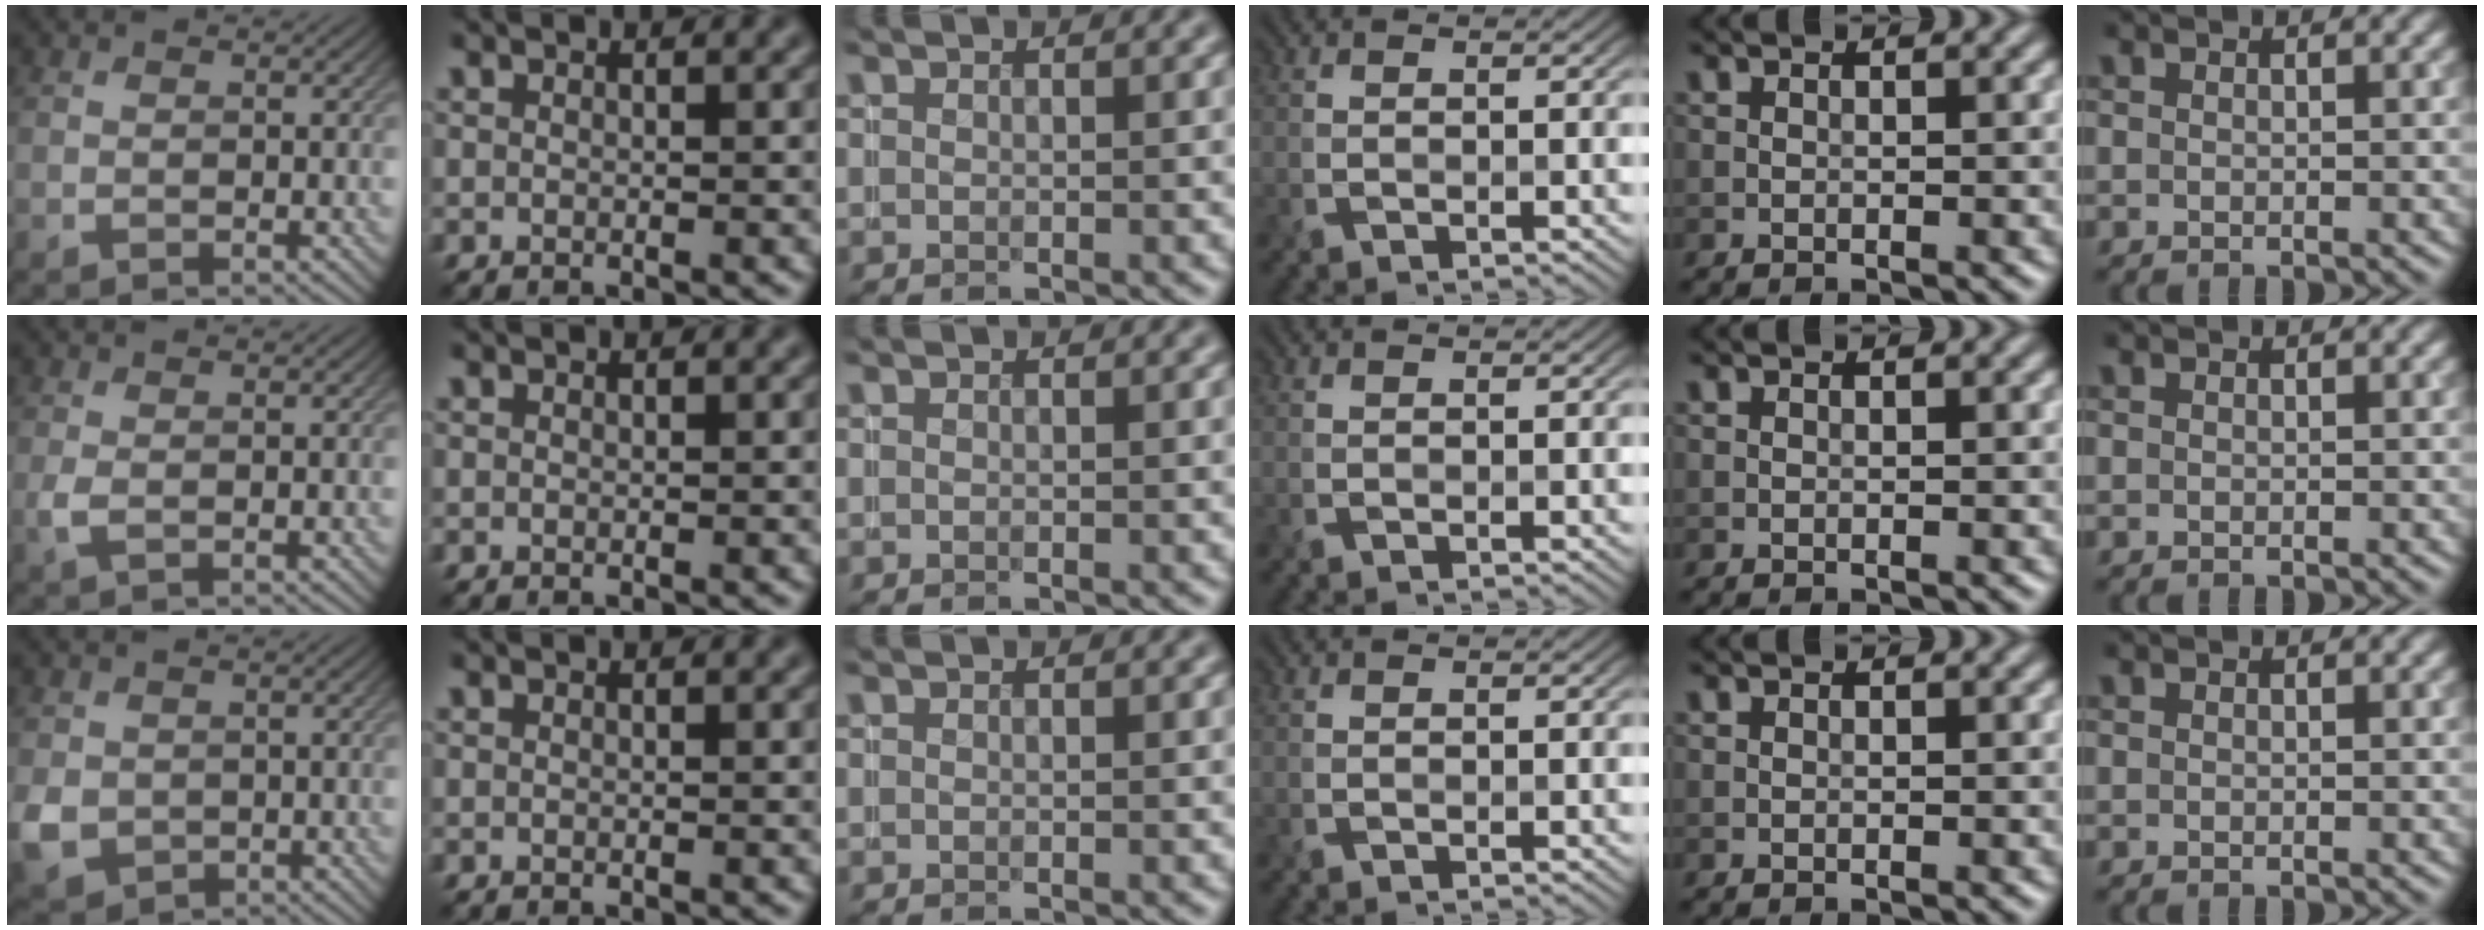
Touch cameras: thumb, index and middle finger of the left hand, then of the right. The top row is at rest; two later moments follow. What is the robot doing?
{"motion": "insert", "object": "file holder"}